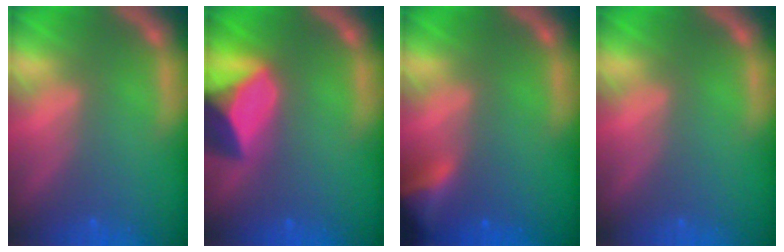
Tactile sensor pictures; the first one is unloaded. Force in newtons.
{"total": 8.0}
{"total": 4.4}
{"total": 0.0}